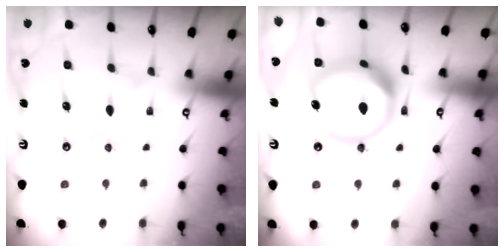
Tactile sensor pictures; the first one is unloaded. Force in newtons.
{"total": 14.4, "press": 14.3, "slide": 1.8}